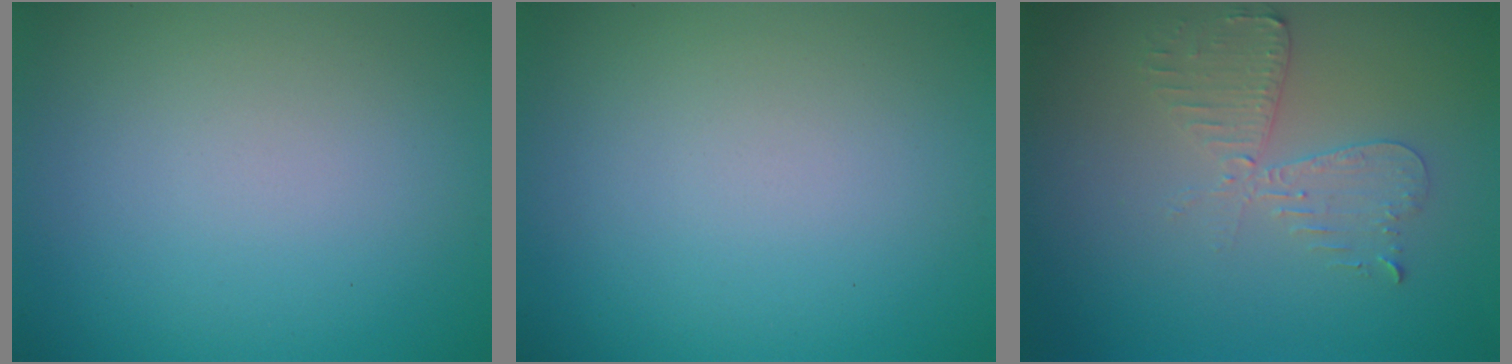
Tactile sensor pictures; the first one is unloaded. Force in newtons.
{"total": 0.0}
{"total": 2.6, "press": 2.5, "slide": 0.5}